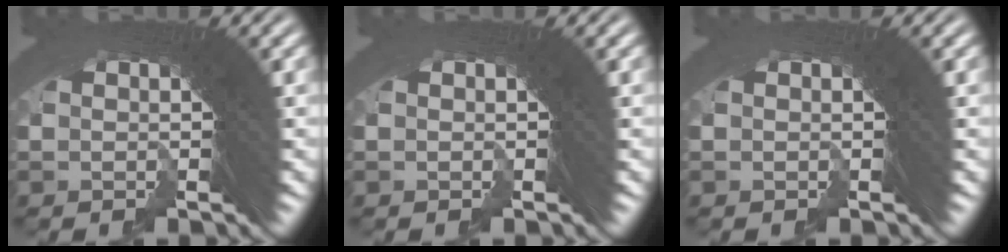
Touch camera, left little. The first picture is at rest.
{"total": 0.0}
{"total": 0.0}